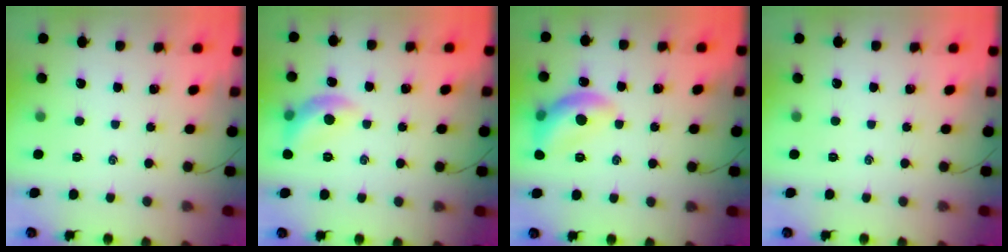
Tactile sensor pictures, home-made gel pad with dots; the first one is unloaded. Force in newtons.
{"total": 10.1, "press": 10.1, "slide": 0.2}
{"total": 11.7, "press": 11.6, "slide": 1.0}
{"total": 0.0}